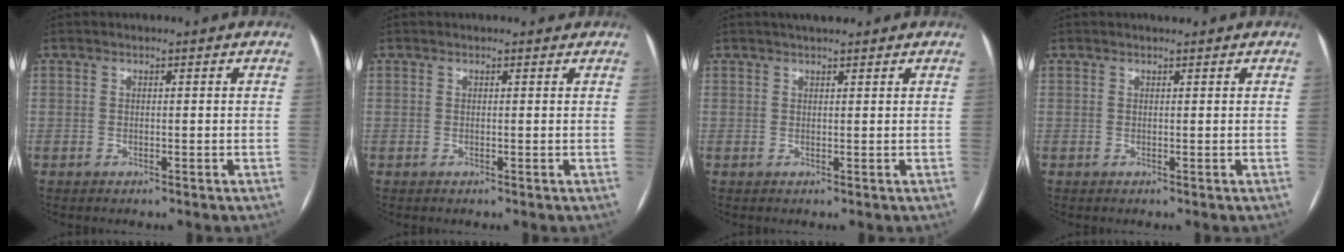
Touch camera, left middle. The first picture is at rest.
{"total": 1.8, "force": [1.7, 0.5, 0.5], "torque": [-0.013, 0.016, 0.016]}
{"total": 3.8, "force": [3.1, 0.7, 2.0], "torque": [-0.030, 0.022, 0.049]}
{"total": 1.2, "force": [1.1, 0.1, 0.6], "torque": [-0.014, 0.007, 0.018]}